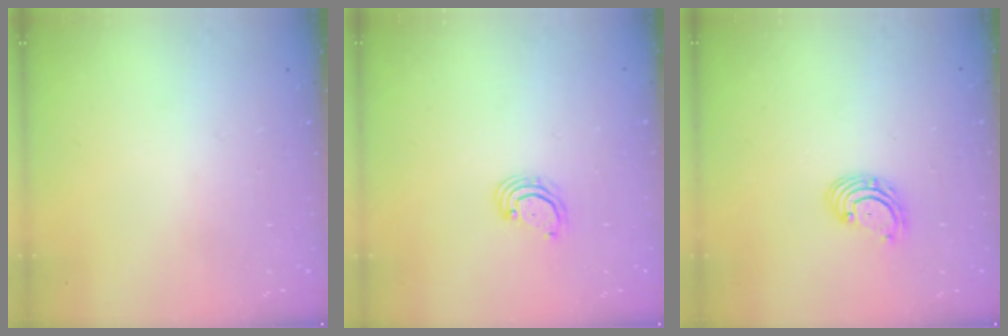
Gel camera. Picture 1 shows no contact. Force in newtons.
{"total": 2.7, "press": 2.6, "slide": 0.6}
{"total": 2.7, "press": 2.7, "slide": 0.1}